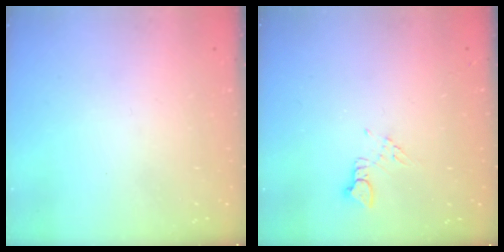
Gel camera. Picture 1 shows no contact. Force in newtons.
{"total": 4.8, "press": 4.8, "slide": 0.6}